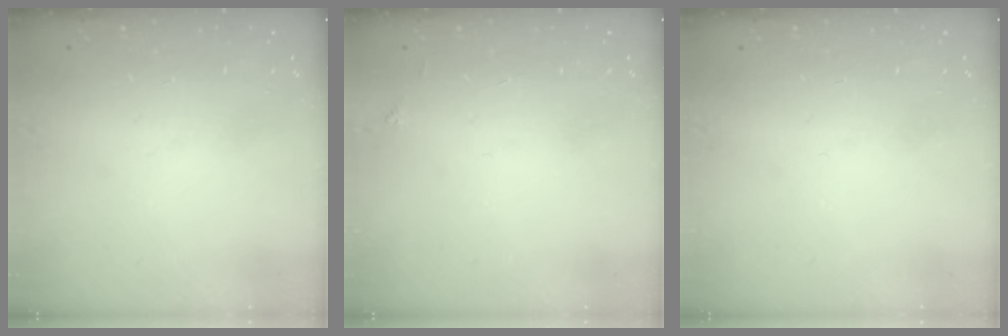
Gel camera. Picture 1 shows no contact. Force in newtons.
{"total": 2.0, "press": 2.0, "slide": 0.3}
{"total": 0.0}